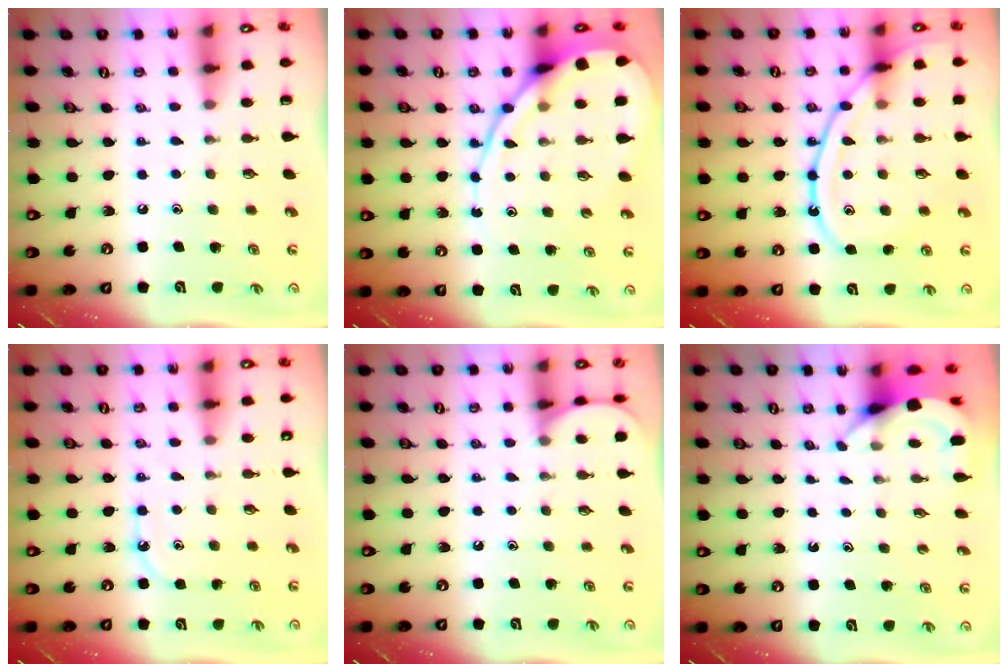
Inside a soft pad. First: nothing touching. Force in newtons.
{"total": 12.0, "press": 12.0, "slide": 0.9}
{"total": 14.0, "press": 13.9, "slide": 1.6}
{"total": 6.4, "press": 6.3, "slide": 0.8}
{"total": 3.9, "press": 3.8, "slide": 0.5}
{"total": 3.7, "press": 3.7, "slide": 0.3}